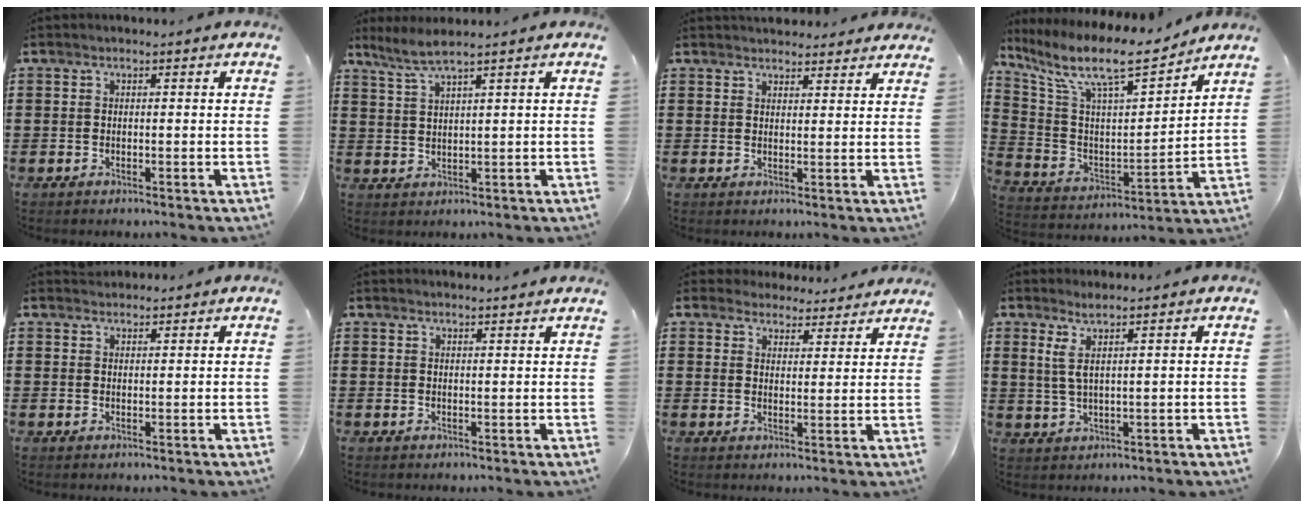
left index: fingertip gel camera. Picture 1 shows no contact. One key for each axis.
{"total": 3.1, "fx": 2.2, "fy": -0.3, "fz": 2.1, "tx": -0.048, "ty": -0.001, "tz": 0.041}
{"total": 2.7, "fx": 2.7, "fy": 0.5, "fz": 0.1, "tx": -0.008, "ty": -0.006, "tz": 0.051}
{"total": 11.0, "fx": 8.8, "fy": 2.3, "fz": 6.3, "tx": -0.150, "ty": -0.053, "tz": 0.147}
{"total": 1.3, "fx": 1.3, "fy": 0.4, "fz": -0.1, "tx": -0.002, "ty": 0.000, "tz": 0.027}
{"total": 1.4, "fx": 1.4, "fy": -0.2, "fz": 0.2, "tx": -0.006, "ty": -0.002, "tz": 0.028}
{"total": 4.0, "fx": 3.9, "fy": 0.9, "fz": 0.1, "tx": -0.019, "ty": -0.015, "tz": 0.072}
{"total": 3.1, "fx": 1.7, "fy": 0.0, "fz": 2.6, "tx": -0.062, "ty": -0.005, "tz": 0.029}